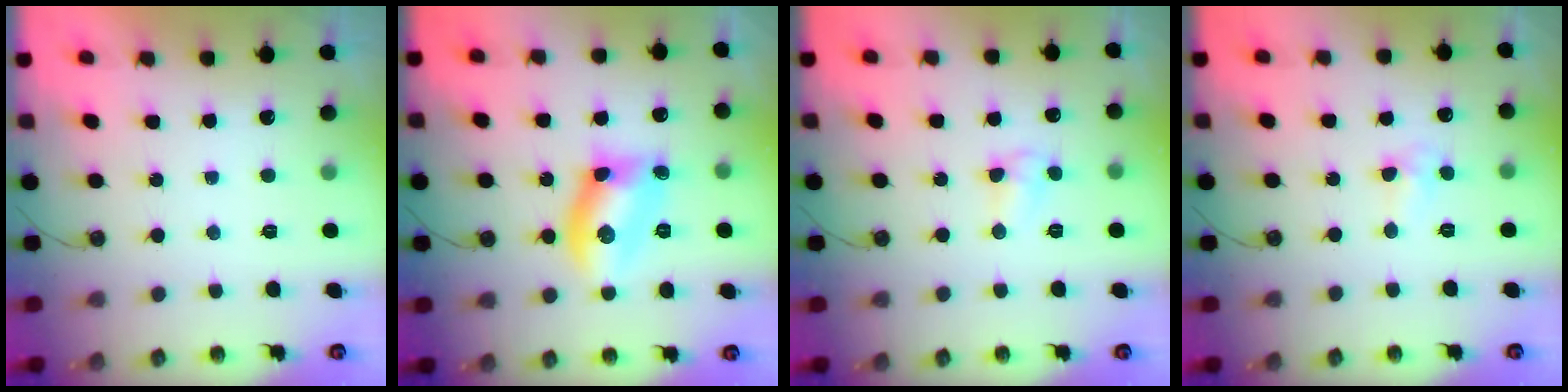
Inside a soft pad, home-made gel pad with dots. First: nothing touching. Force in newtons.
{"total": 10.8, "press": 10.8, "slide": 0.6}
{"total": 6.0, "press": 6.0, "slide": 0.5}
{"total": 4.6, "press": 4.6, "slide": 0.7}